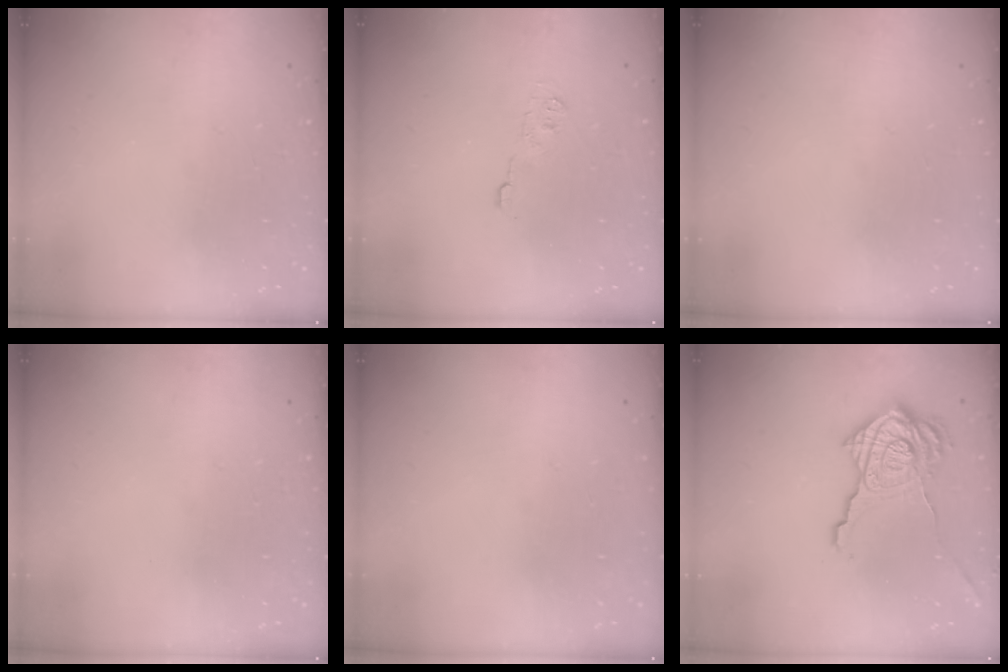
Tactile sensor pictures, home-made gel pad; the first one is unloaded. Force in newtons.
{"total": 5.4, "press": 5.4, "slide": 0.7}
{"total": 0.0}
{"total": 0.0}
{"total": 0.0}
{"total": 20.8, "press": 20.7, "slide": 1.2}